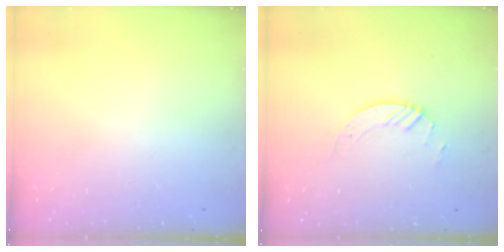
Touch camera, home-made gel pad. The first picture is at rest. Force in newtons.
{"total": 3.5, "press": 3.5, "slide": 0.3}